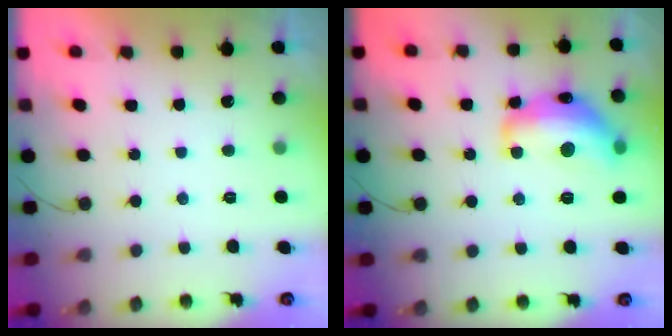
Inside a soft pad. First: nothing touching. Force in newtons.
{"total": 17.9, "press": 17.9, "slide": 0.9}